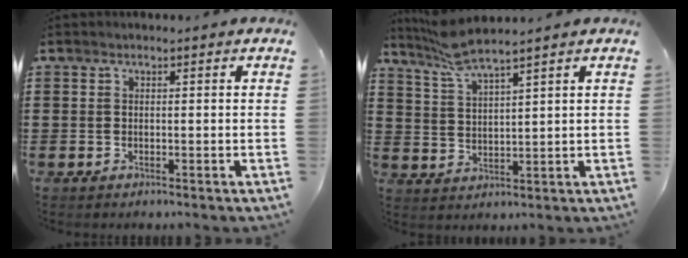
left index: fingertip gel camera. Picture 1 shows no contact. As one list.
[{"total": 5.9, "force": [5.1, 0.2, 3.0], "torque": [-0.075, -0.016, 0.092]}]